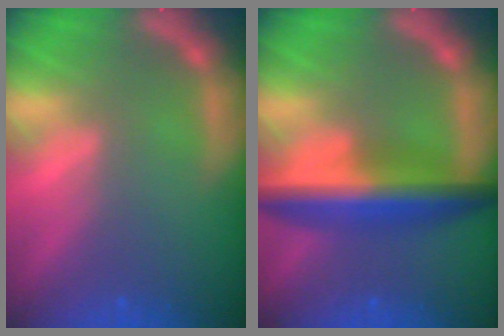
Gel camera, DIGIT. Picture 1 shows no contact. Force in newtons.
{"total": 7.5}